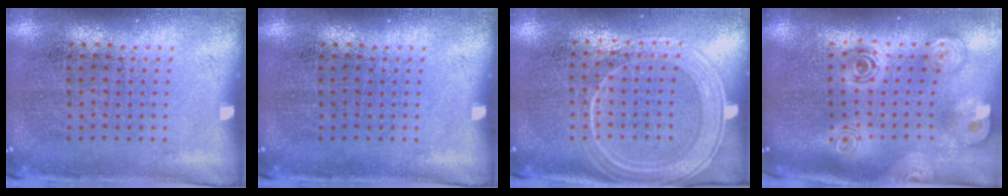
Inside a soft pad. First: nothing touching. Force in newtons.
{"total": 0.0}
{"total": 2.0, "press": 1.9, "slide": 0.7}
{"total": 2.7, "press": 1.9, "slide": 1.9}